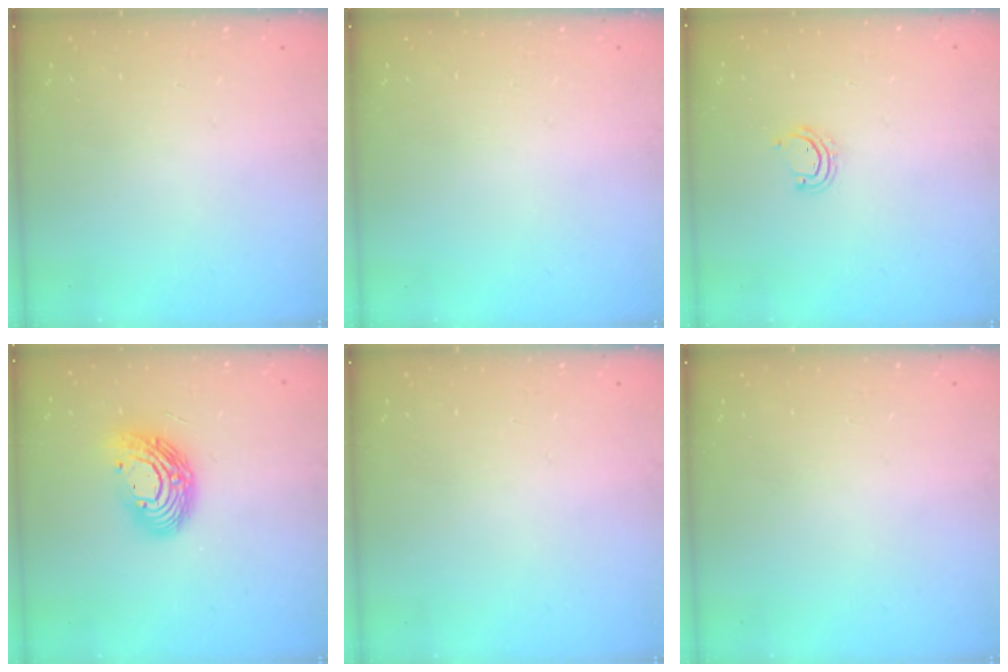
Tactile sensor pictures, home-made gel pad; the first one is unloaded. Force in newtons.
{"total": 0.0}
{"total": 2.7, "press": 2.7, "slide": 0.2}
{"total": 12.9, "press": 12.9, "slide": 1.2}
{"total": 0.0}
{"total": 0.0}